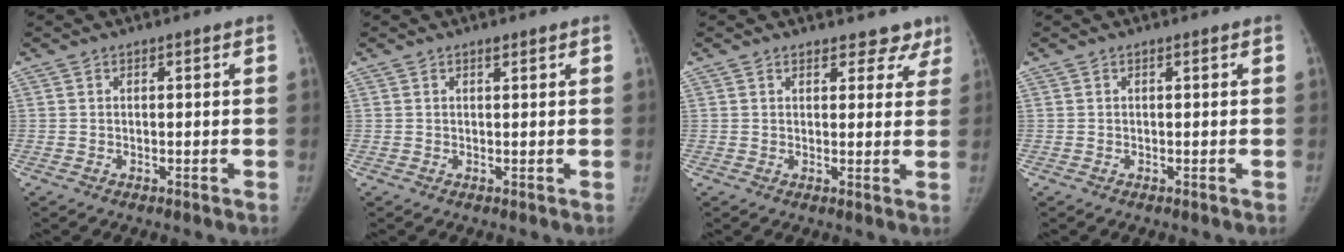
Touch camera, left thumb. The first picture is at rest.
{"total": 0.8, "force": [0.6, 0.2, 0.5], "torque": [-0.008, -0.003, 0.010]}
{"total": 5.7, "force": [4.8, 2.9, 1.0], "torque": [0.031, -0.020, 0.047]}
{"total": 0.0}